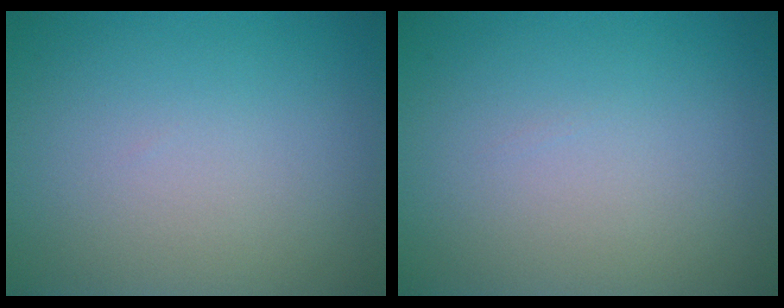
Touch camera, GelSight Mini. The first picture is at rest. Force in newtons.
{"total": 0.0}